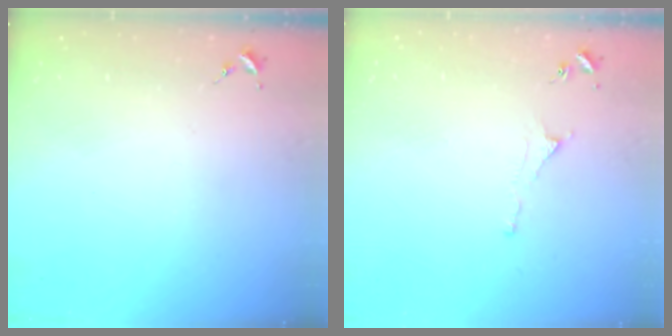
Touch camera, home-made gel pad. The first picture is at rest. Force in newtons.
{"total": 3.7, "press": 3.6, "slide": 0.7}